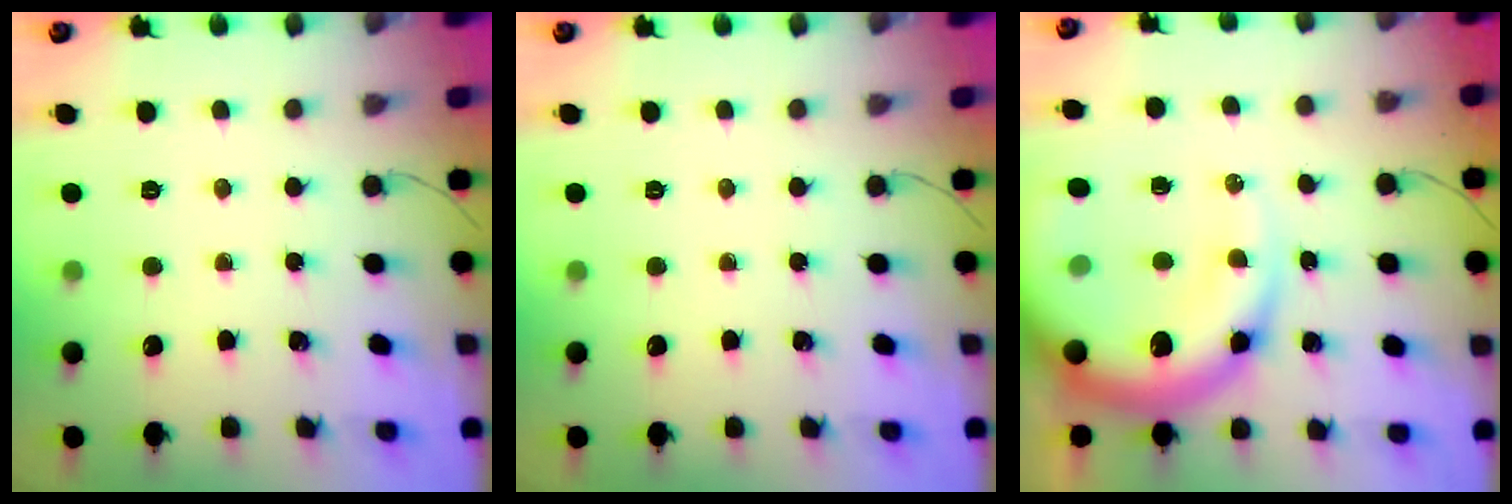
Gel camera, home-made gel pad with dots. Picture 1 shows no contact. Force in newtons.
{"total": 0.0}
{"total": 22.7, "press": 22.2, "slide": 5.0}